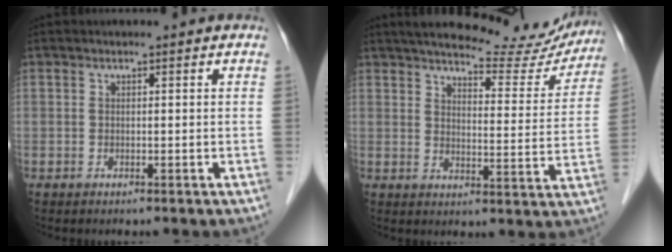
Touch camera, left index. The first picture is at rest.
{"total": 20.2, "force": [18.2, 4.5, 7.4], "torque": [-0.089, -0.021, 0.217]}